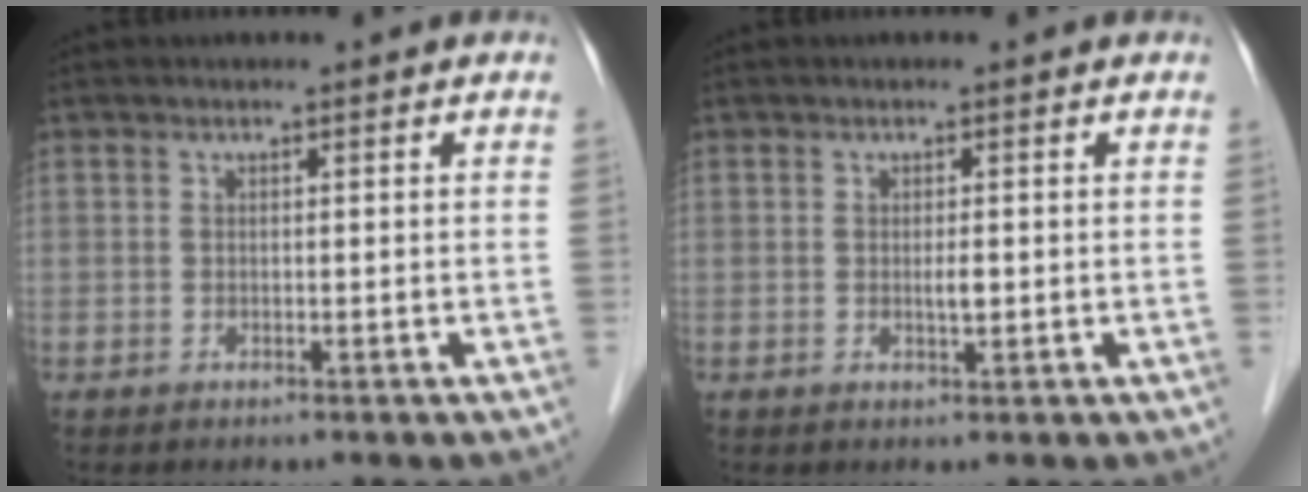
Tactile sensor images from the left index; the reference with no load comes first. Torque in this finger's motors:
{"motor_torque": [0.04, 0.03, 0.01, 0.01]}